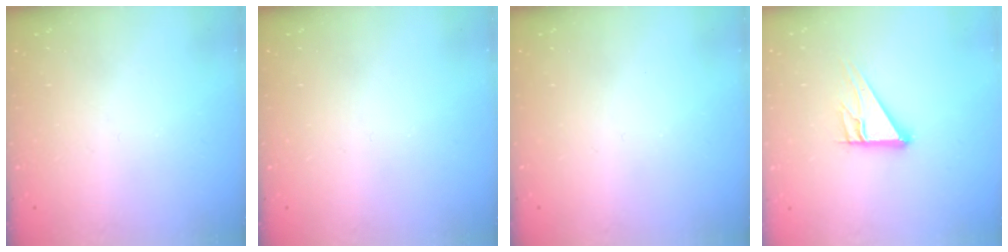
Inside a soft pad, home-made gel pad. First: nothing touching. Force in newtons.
{"total": 0.0}
{"total": 0.0}
{"total": 10.2, "press": 10.2, "slide": 1.0}